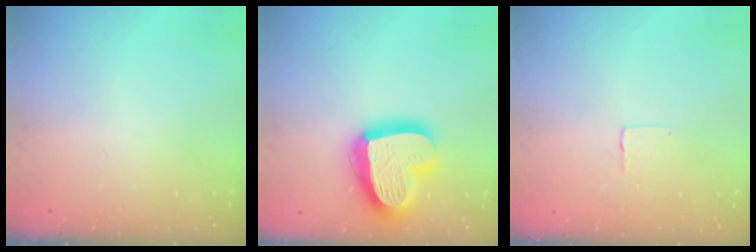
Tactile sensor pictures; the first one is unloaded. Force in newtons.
{"total": 21.6, "press": 21.5, "slide": 1.9}
{"total": 2.5, "press": 2.5, "slide": 0.1}